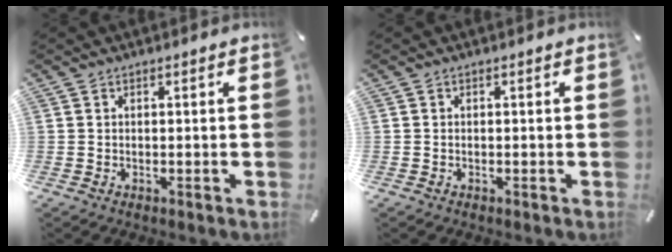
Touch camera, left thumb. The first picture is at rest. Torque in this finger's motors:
{"motor_torque": [-0.03, -0.19, 0.00, -0.04, -0.01]}